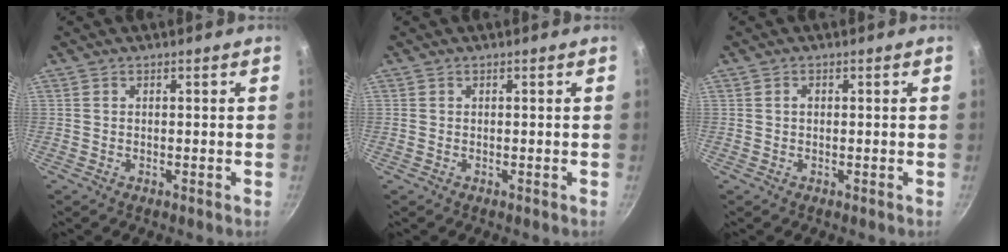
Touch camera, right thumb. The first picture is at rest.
{"total": 0.0}
{"total": 0.9, "force": [0.0, 0.7, 0.6], "torque": [-0.009, 0.005, 0.001]}